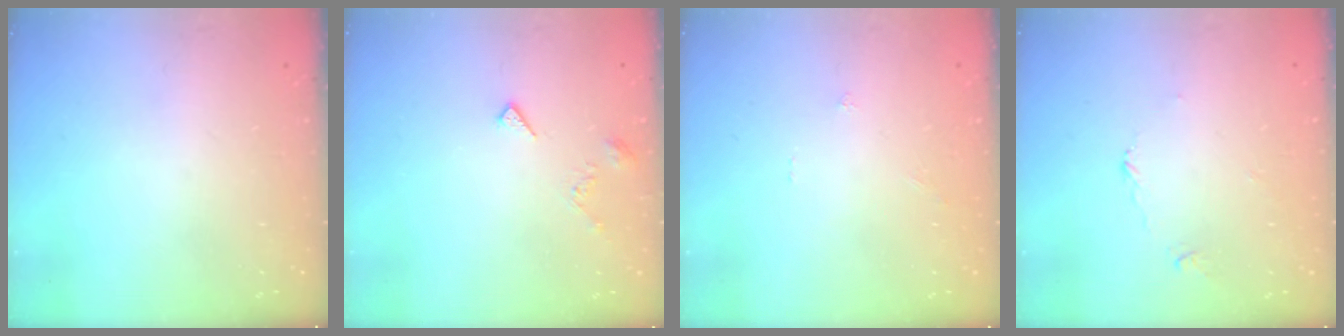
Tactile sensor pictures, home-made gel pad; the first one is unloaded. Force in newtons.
{"total": 4.7, "press": 4.7, "slide": 0.6}
{"total": 0.0}
{"total": 3.0, "press": 3.0, "slide": 0.5}